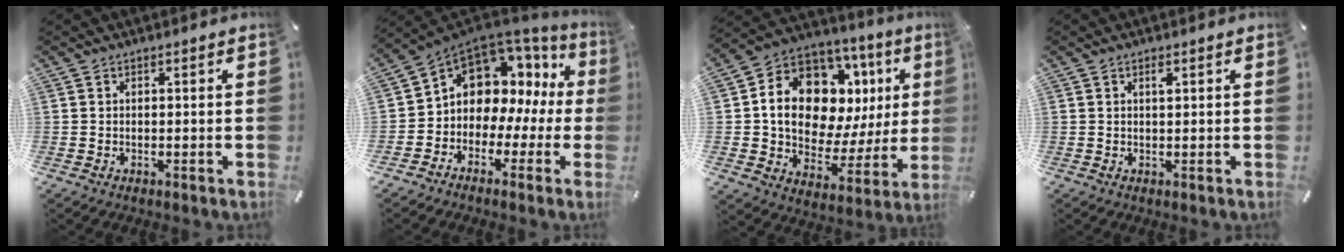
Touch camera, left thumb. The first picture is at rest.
{"total": 8.8, "force": [3.3, 7.6, 3.0], "torque": [-0.061, -0.038, 0.062]}
{"total": 16.2, "force": [5.5, 11.0, 10.5], "torque": [-0.166, -0.049, 0.098]}
{"total": 1.1, "force": [0.5, 0.4, 1.0], "torque": [-0.020, 0.003, 0.007]}